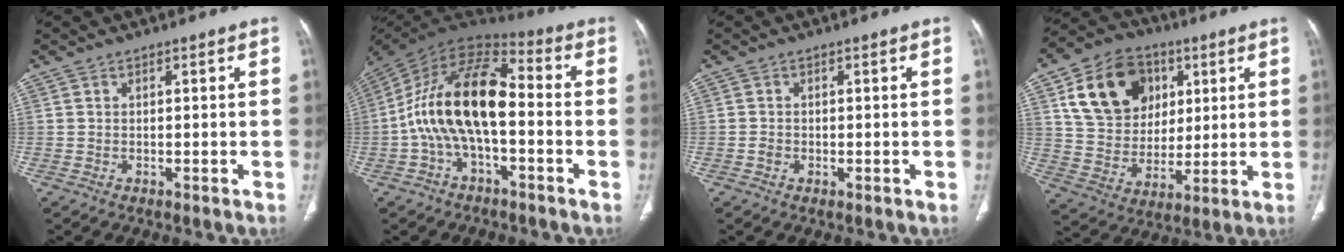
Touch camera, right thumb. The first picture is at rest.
{"total": 17.6, "force": [-2.2, 8.6, 15.1], "torque": [-0.275, 0.052, -0.048]}
{"total": 0.9, "force": [-0.3, 0.7, 0.5], "torque": [-0.012, 0.000, -0.006]}
{"total": 18.4, "force": [6.9, 14.1, 9.6], "torque": [-0.140, -0.005, 0.127]}